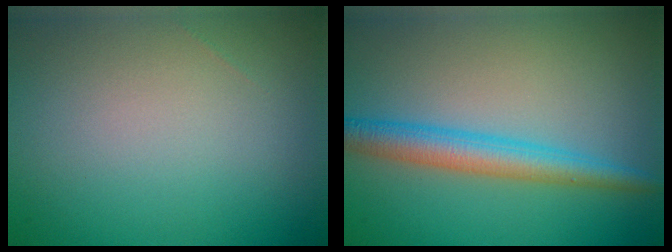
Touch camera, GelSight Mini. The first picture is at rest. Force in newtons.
{"total": 4.0, "press": 4.0, "slide": 0.2}